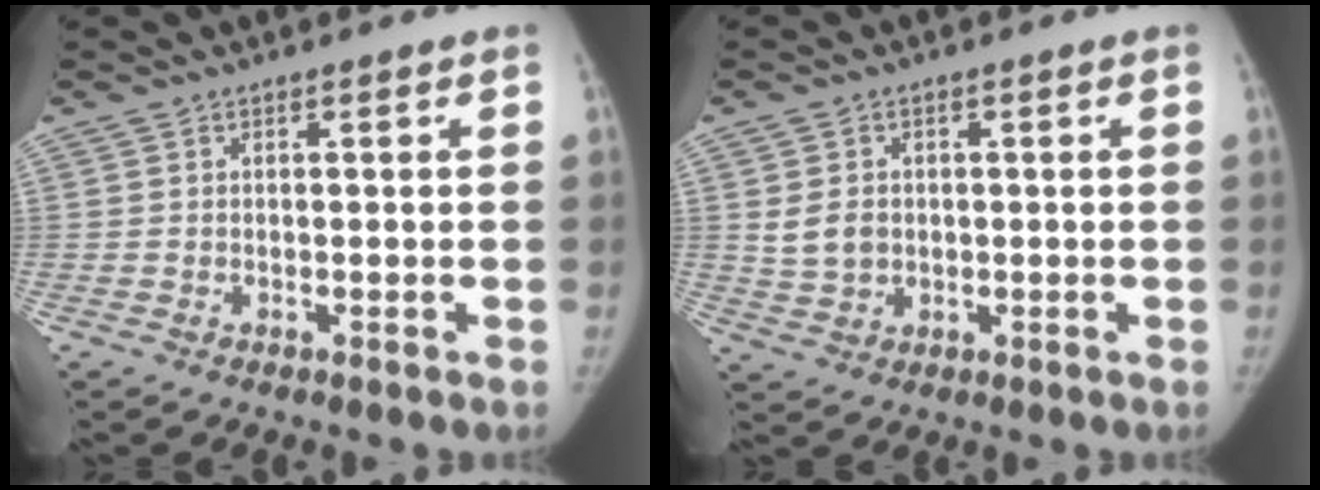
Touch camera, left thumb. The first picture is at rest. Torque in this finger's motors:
{"motor_torque": [0.02, 0.02, 0.27, -0.13, 0.00]}